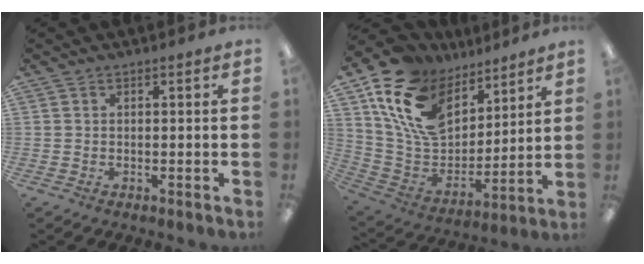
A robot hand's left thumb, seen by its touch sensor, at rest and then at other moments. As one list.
[{"total": 18.9, "force": [9.8, 12.4, 10.4], "torque": [-0.214, -0.046, 0.182]}]